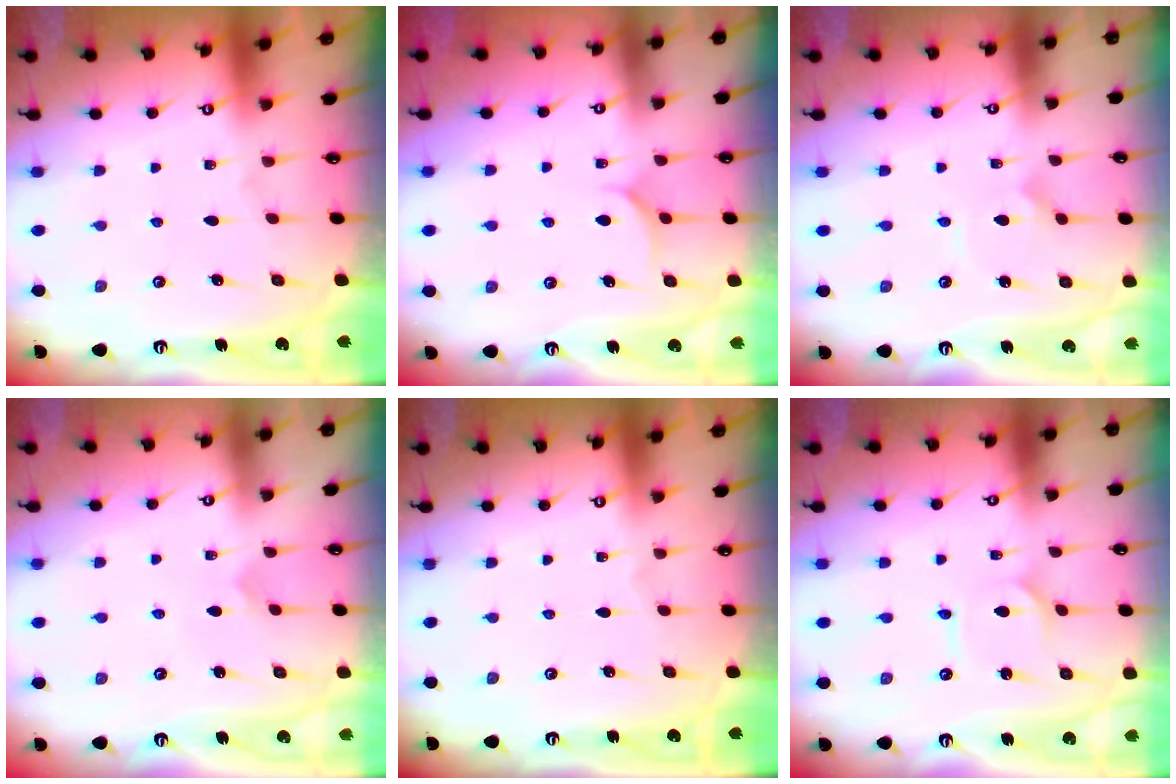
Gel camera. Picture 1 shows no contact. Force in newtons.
{"total": 4.7, "press": 4.7, "slide": 0.5}
{"total": 2.9, "press": 2.9, "slide": 0.0}
{"total": 2.3, "press": 2.3, "slide": 0.2}
{"total": 0.0}
{"total": 2.3, "press": 2.2, "slide": 0.3}